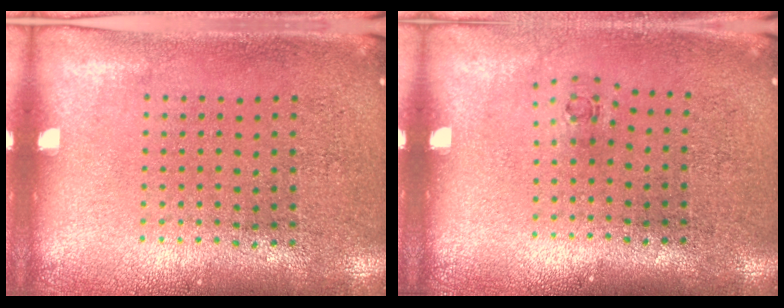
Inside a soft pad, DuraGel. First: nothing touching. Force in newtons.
{"total": 0.6, "press": 0.3, "slide": 0.5}